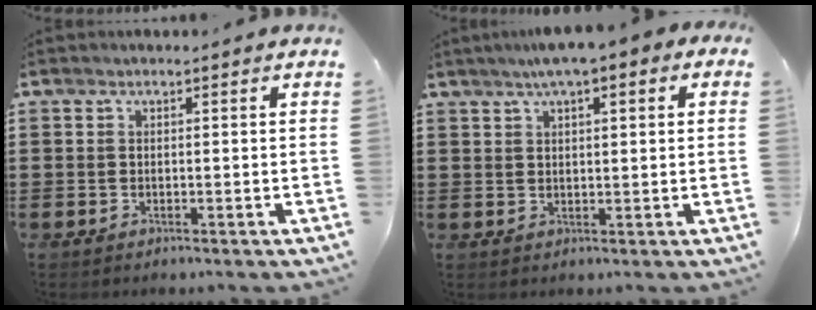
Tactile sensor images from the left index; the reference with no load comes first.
{"total": 3.8, "force": [2.2, 0.8, 2.9], "torque": [-0.060, 0.005, 0.037]}